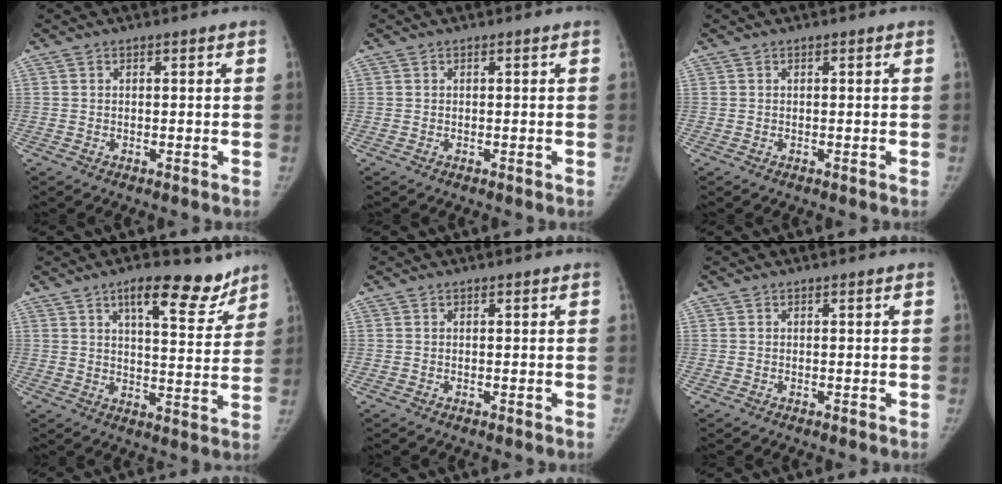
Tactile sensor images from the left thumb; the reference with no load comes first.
{"total": 0.0}
{"total": 0.0}
{"total": 11.9, "force": [8.4, 4.3, 7.3], "torque": [-0.060, -0.048, 0.122]}
{"total": 0.0}
{"total": 0.0}